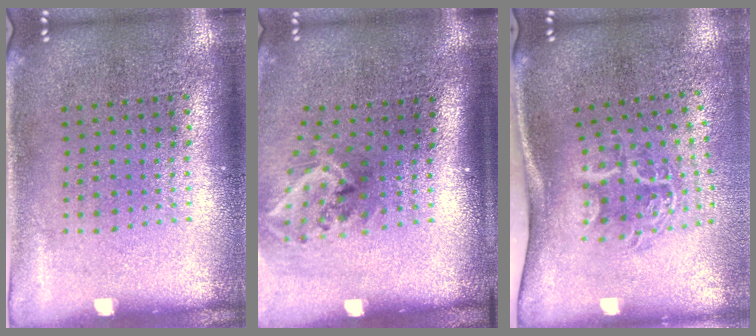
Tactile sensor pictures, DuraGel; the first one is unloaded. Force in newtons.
{"total": 2.1, "press": 1.3, "slide": 1.6}
{"total": 2.0, "press": 1.3, "slide": 1.6}